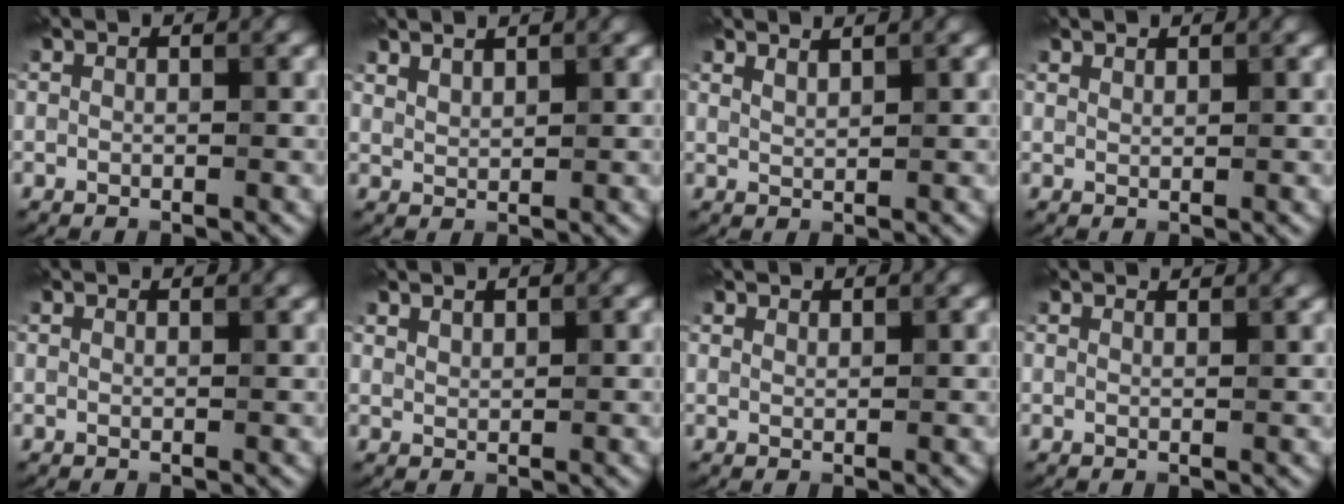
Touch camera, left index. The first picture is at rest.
{"total": 1.6, "force": [1.5, 0.3, 0.4], "torque": [-0.009, 0.003, 0.030]}
{"total": 1.4, "force": [1.3, 0.3, 0.5], "torque": [-0.003, 0.001, 0.022]}
{"total": 1.0, "force": [1.0, 0.2, 0.1], "torque": [-0.002, 0.000, 0.021]}
{"total": 1.0, "force": [1.0, 0.1, 0.2], "torque": [-0.005, -0.002, 0.010]}
{"total": 1.1, "force": [1.0, 0.3, 0.2], "torque": [-0.007, 0.000, 0.021]}
{"total": 1.0, "force": [1.0, 0.2, 0.1], "torque": [-0.002, 0.000, 0.018]}
{"total": 1.6, "force": [1.6, 0.1, 0.3], "torque": [-0.009, 0.001, 0.017]}